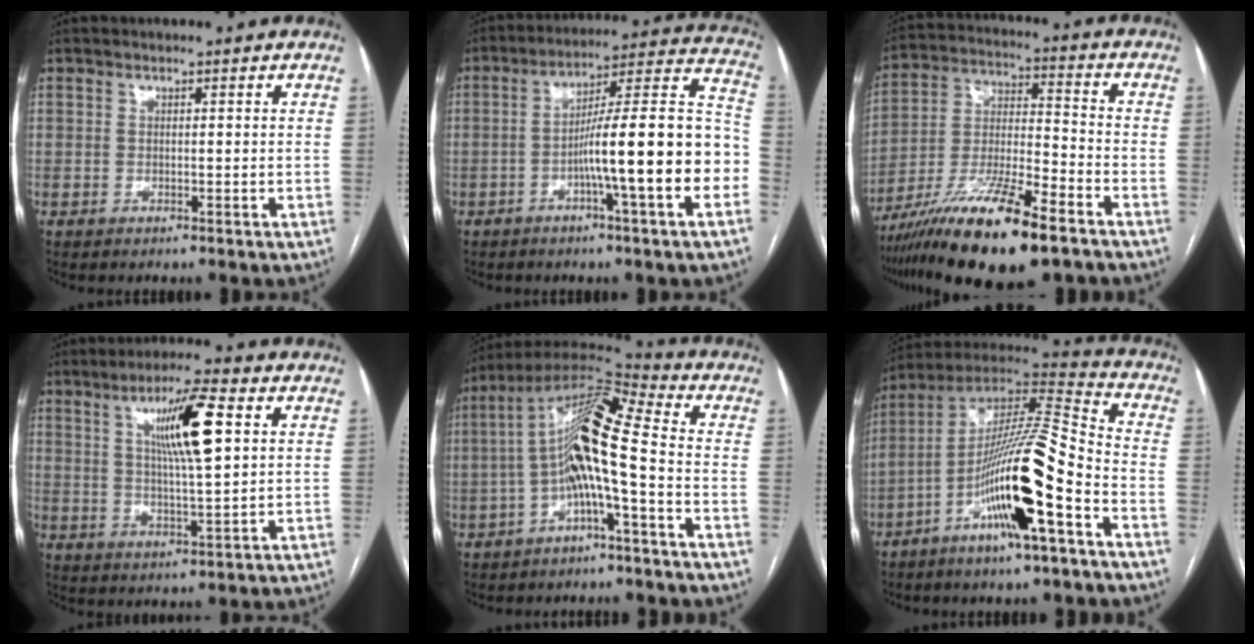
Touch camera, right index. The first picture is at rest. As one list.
[{"total": 17.6, "force": [-4.6, 0.1, 17.0], "torque": [-0.233, 0.027, -0.071]}, {"total": 18.6, "force": [-12.4, 2.5, 13.6], "torque": [-0.259, -0.029, -0.221]}, {"total": 10.6, "force": [3.4, 0.9, 10.0], "torque": [-0.172, 0.006, 0.058]}, {"total": 12.4, "force": [-2.0, 1.0, 12.2], "torque": [-0.228, 0.034, -0.041]}, {"total": 18.2, "force": [-7.5, 1.1, 16.6], "torque": [-0.311, -0.001, -0.133]}]